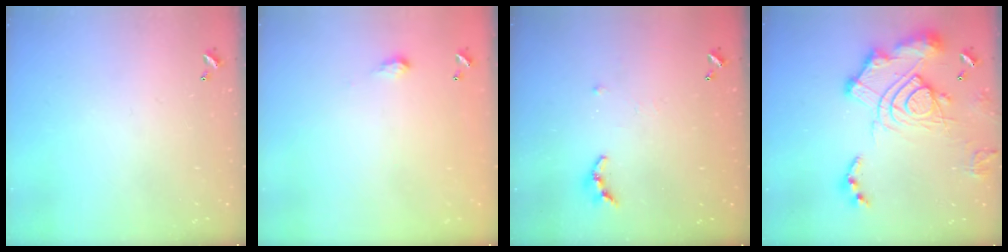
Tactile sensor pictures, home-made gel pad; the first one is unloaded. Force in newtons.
{"total": 2.0, "press": 2.0, "slide": 0.3}
{"total": 5.8, "press": 5.8, "slide": 0.1}
{"total": 20.2, "press": 20.0, "slide": 2.4}